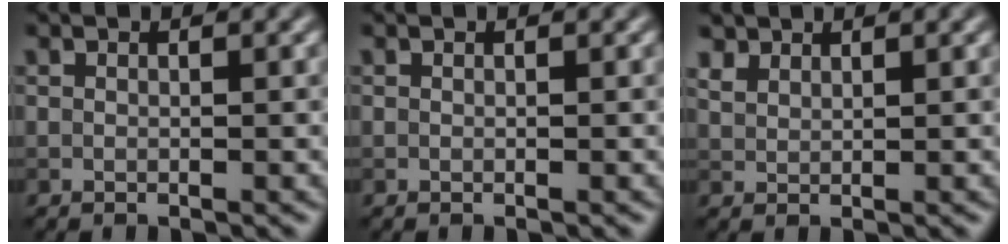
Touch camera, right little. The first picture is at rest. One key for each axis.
{"total": 0.0}
{"total": 1.9, "fx": 1.7, "fy": 0.8, "fz": 0.4, "tx": -0.016, "ty": 0.005, "tz": 0.040}